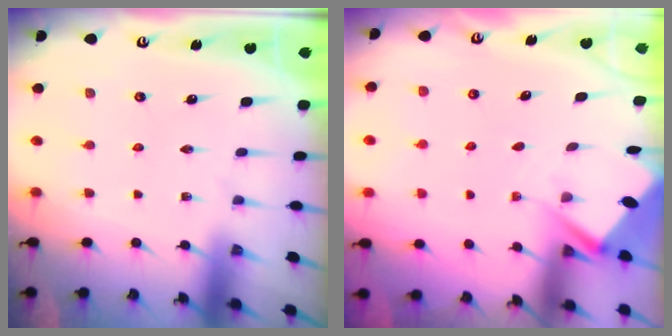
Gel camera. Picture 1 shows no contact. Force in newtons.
{"total": 3.0, "press": 2.9, "slide": 0.4}